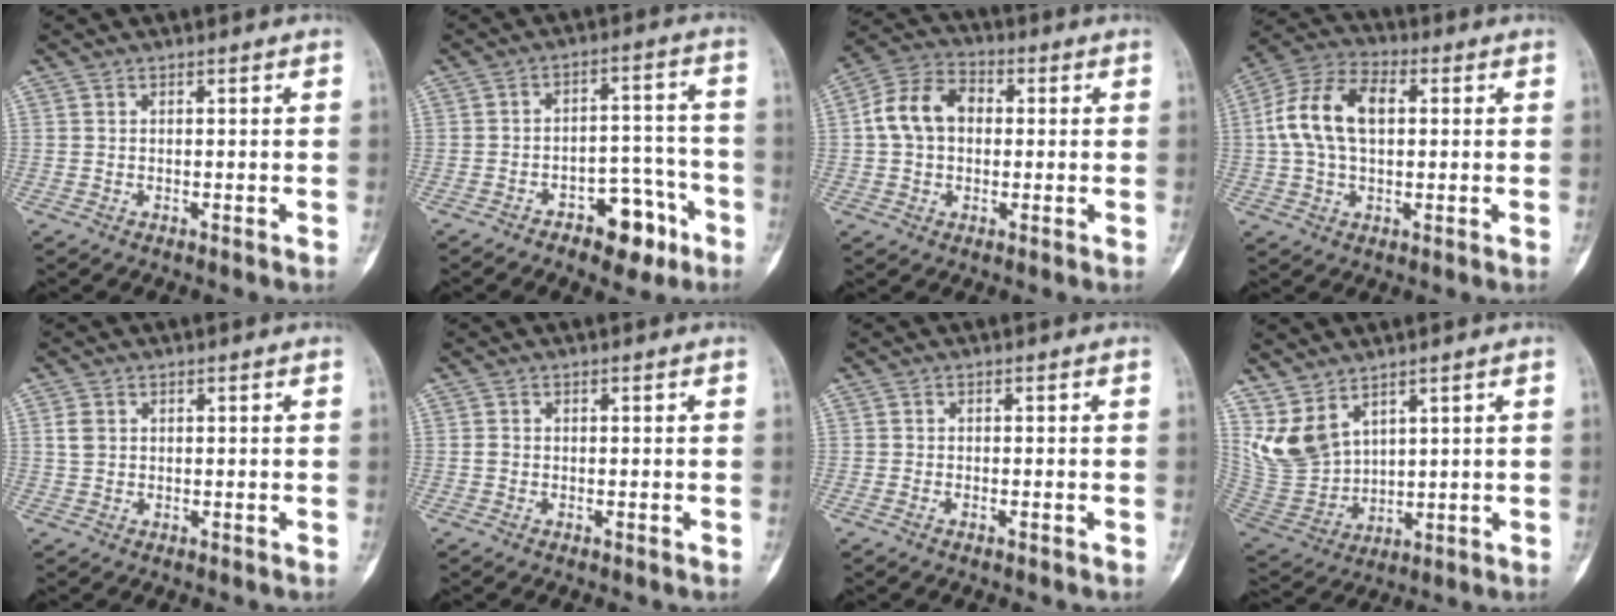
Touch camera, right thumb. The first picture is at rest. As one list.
[{"total": 9.9, "force": [-5.8, 5.2, 6.1], "torque": [-0.053, 0.054, -0.082]}, {"total": 10.2, "force": [0.8, 7.6, 6.7], "torque": [-0.112, 0.031, 0.005]}, {"total": 13.0, "force": [1.6, 7.9, 10.2], "torque": [-0.191, 0.031, 0.024]}, {"total": 2.2, "force": [0.5, 1.8, 1.2], "torque": [-0.023, 0.003, 0.013]}, {"total": 0.8, "force": [-0.1, 0.7, 0.4], "torque": [-0.007, 0.002, -0.002]}, {"total": 0.9, "force": [-0.5, 0.4, 0.7], "torque": [-0.013, 0.009, -0.007]}, {"total": 10.0, "force": [5.7, 6.0, 5.6], "torque": [-0.098, -0.030, 0.143]}]